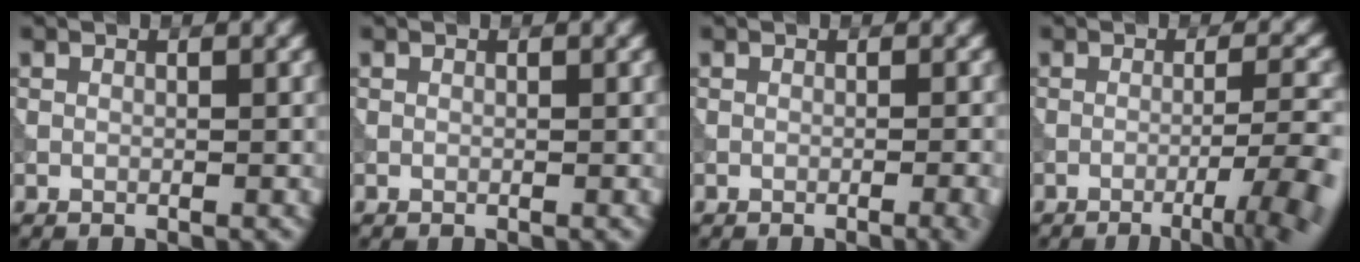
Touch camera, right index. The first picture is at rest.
{"total": 0.0}
{"total": 2.4, "force": [-0.9, 0.6, 2.1], "torque": [-0.018, 0.003, -0.014]}
{"total": 6.2, "force": [-2.8, 1.0, 5.4], "torque": [-0.073, 0.005, -0.046]}